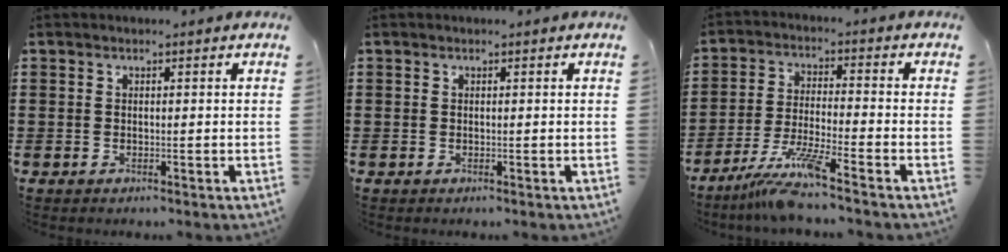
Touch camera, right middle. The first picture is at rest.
{"total": 0.0}
{"total": 7.7, "force": [-6.2, -0.2, 4.7], "torque": [-0.098, -0.017, -0.120]}